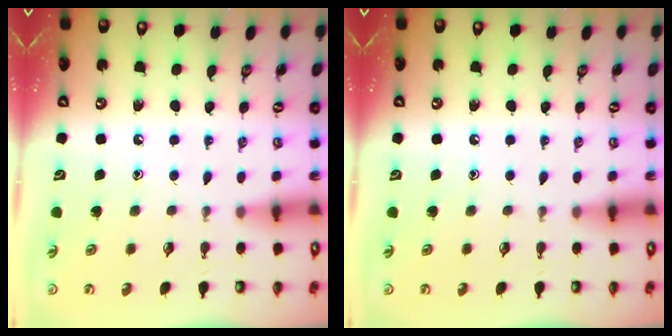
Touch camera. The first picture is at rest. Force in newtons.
{"total": 0.0}